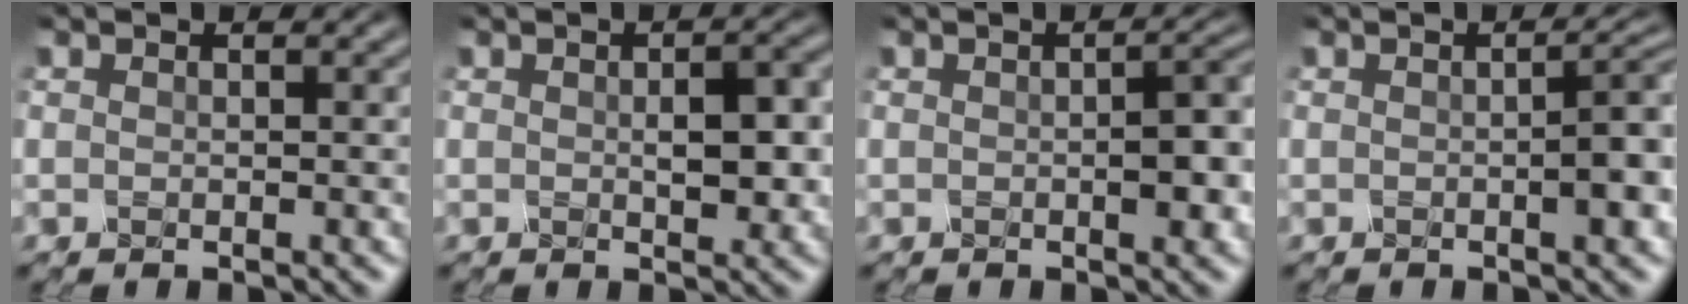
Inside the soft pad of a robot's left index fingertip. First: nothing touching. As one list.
[{"total": 4.7, "force": [0.2, 2.3, 4.1], "torque": [-0.056, 0.006, 0.004]}, {"total": 4.7, "force": [-0.2, 2.0, 4.2], "torque": [-0.049, 0.008, -0.004]}, {"total": 5.2, "force": [-0.2, 1.9, 4.8], "torque": [-0.039, 0.016, -0.010]}]